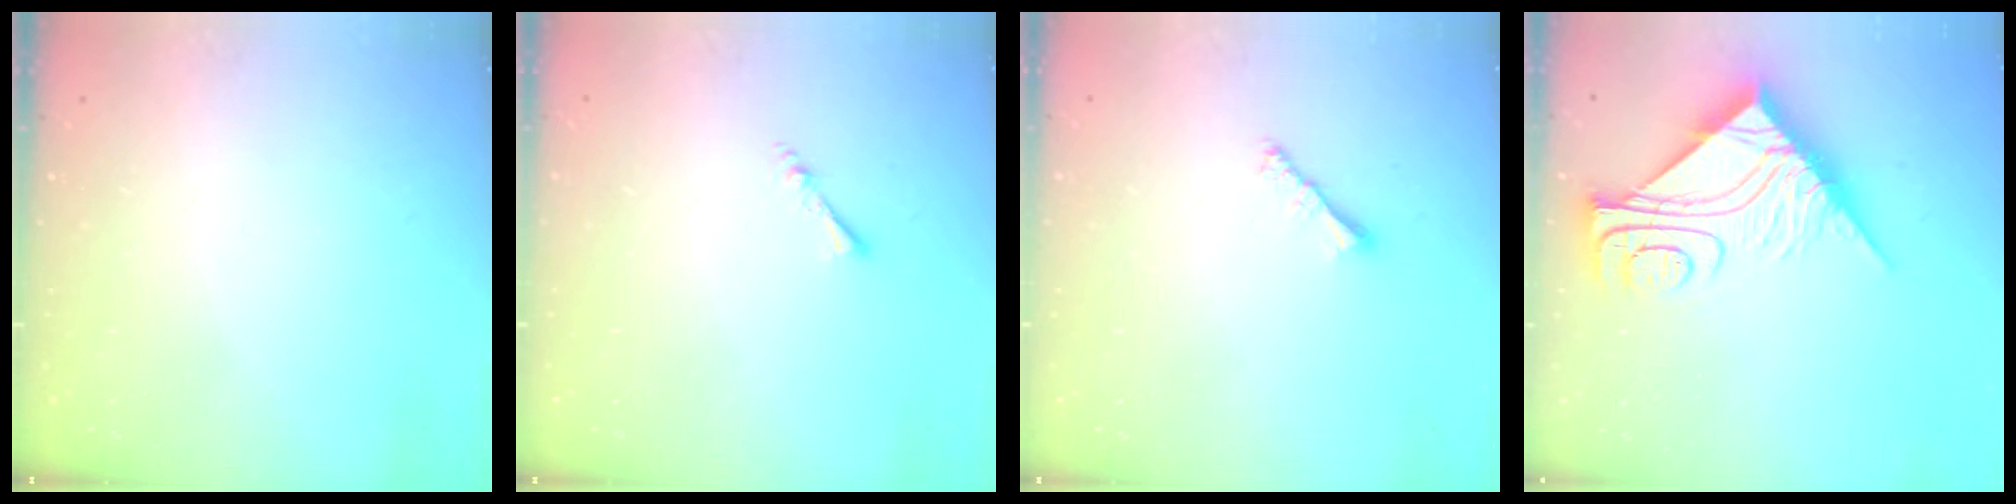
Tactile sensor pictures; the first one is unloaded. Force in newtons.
{"total": 1.9, "press": 1.9, "slide": 0.4}
{"total": 2.6, "press": 2.5, "slide": 0.5}
{"total": 13.3, "press": 13.2, "slide": 1.4}